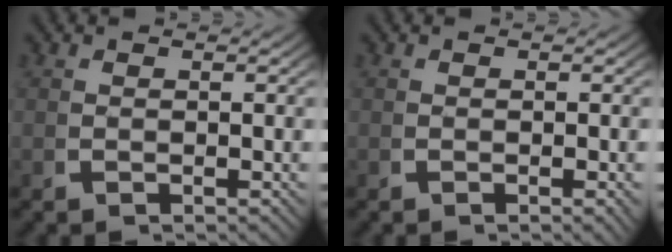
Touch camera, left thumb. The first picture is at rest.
{"total": 0.7, "force": [-0.1, 0.0, 0.7], "torque": [-0.011, 0.000, -0.003]}